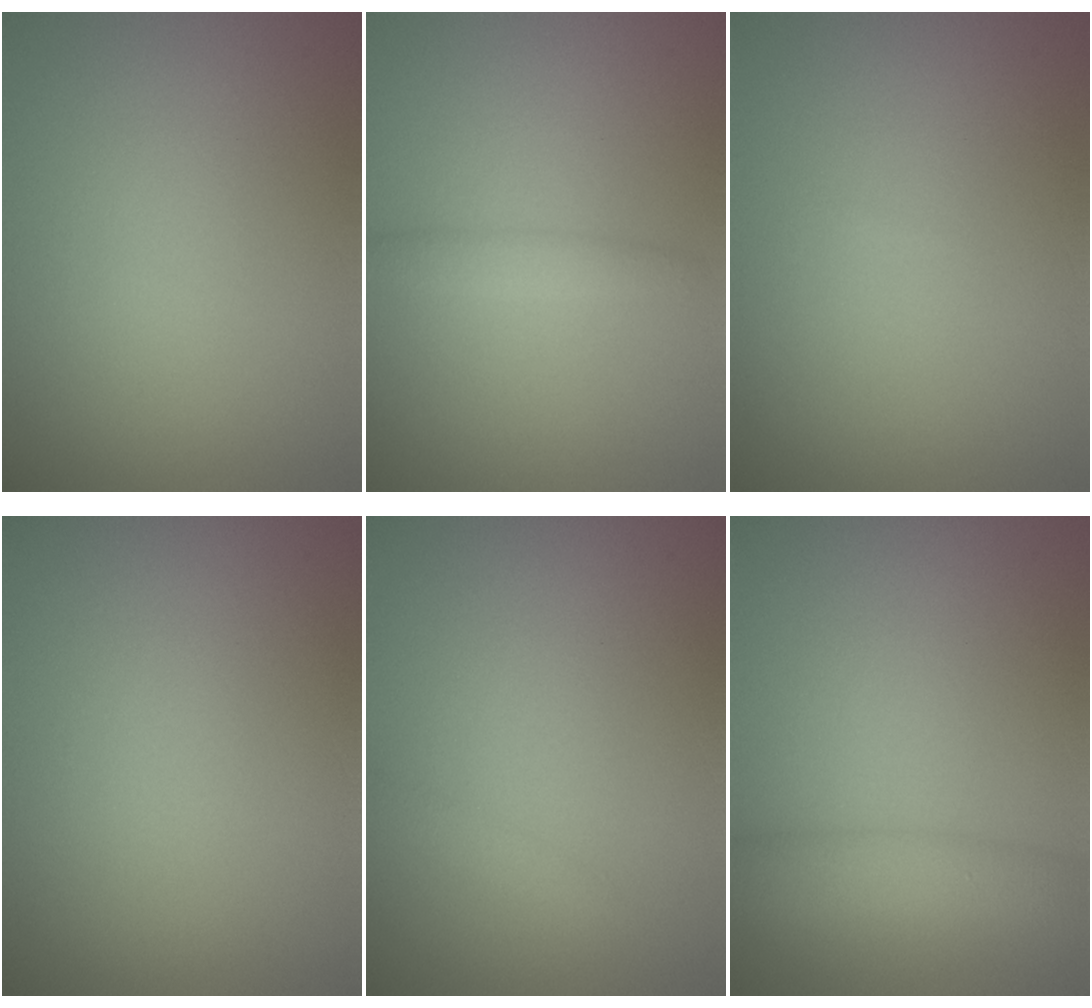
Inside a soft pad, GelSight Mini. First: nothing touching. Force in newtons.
{"total": 1.4, "press": 1.4, "slide": 0.0}
{"total": 0.0}
{"total": 0.0}
{"total": 0.7, "press": 0.7, "slide": 0.1}
{"total": 3.0, "press": 3.0, "slide": 0.2}